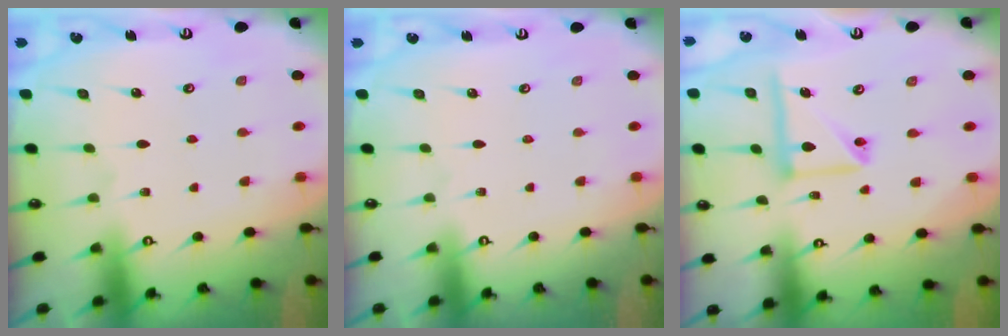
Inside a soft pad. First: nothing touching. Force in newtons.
{"total": 0.0}
{"total": 12.6, "press": 12.5, "slide": 1.5}